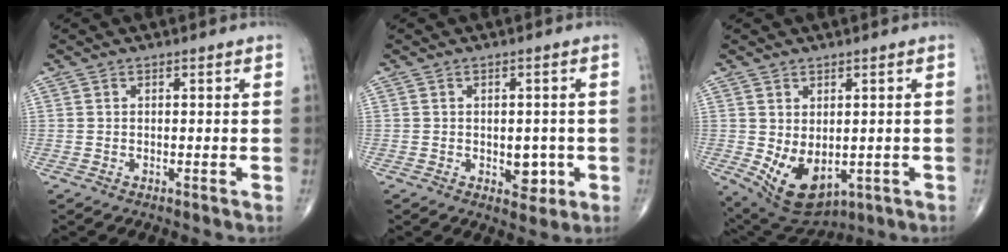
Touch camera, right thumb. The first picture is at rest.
{"total": 4.2, "force": [-0.9, 2.8, 3.0], "torque": [-0.011, 0.001, -0.006]}
{"total": 10.1, "force": [-1.5, 6.2, 7.8], "torque": [-0.119, -0.007, 0.003]}